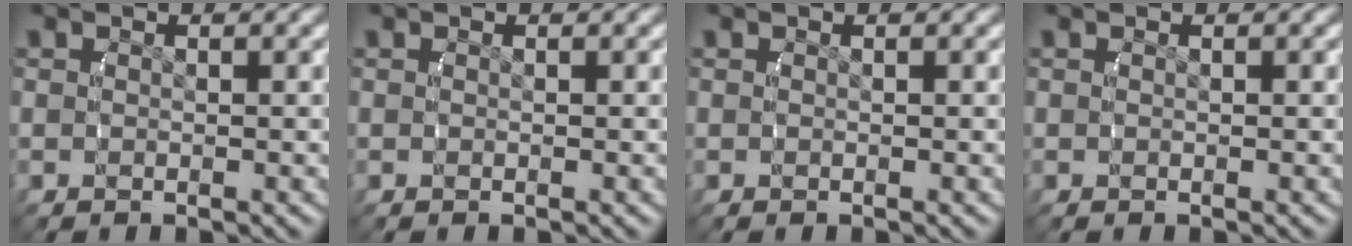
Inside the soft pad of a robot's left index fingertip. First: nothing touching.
{"total": 0.0}
{"total": 0.0}
{"total": 0.0}